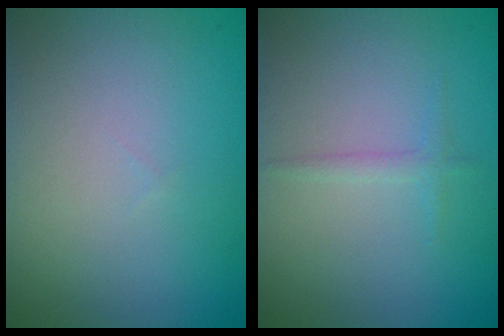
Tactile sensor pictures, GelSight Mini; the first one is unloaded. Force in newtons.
{"total": 0.9, "press": 0.9, "slide": 0.0}